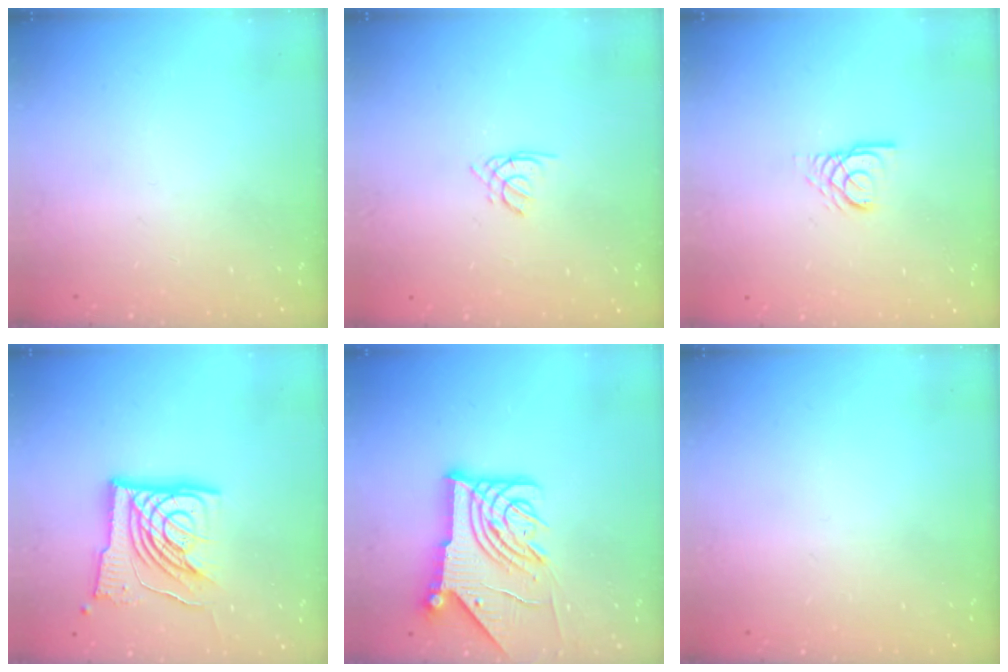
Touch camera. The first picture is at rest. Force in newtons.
{"total": 1.4, "press": 1.3, "slide": 0.3}
{"total": 3.0, "press": 2.9, "slide": 0.3}
{"total": 15.6, "press": 15.5, "slide": 1.6}
{"total": 12.0, "press": 11.9, "slide": 1.5}
{"total": 0.0}